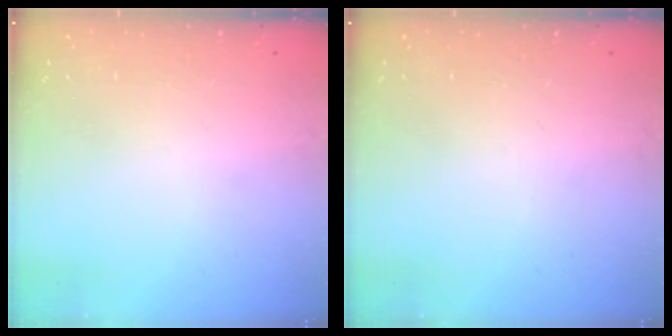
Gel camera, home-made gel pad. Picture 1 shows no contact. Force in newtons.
{"total": 0.0}